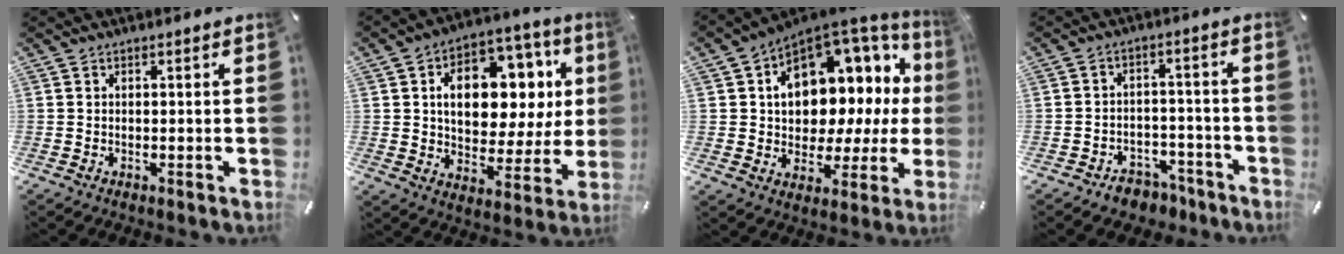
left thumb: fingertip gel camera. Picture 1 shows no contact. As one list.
[{"total": 16.0, "force": [4.2, 10.8, 11.0], "torque": [-0.161, -0.019, 0.076]}, {"total": 12.8, "force": [3.8, 9.8, 7.3], "torque": [-0.095, -0.053, 0.068]}, {"total": 6.0, "force": [-4.0, 4.0, 1.9], "torque": [-0.021, 0.030, -0.067]}]